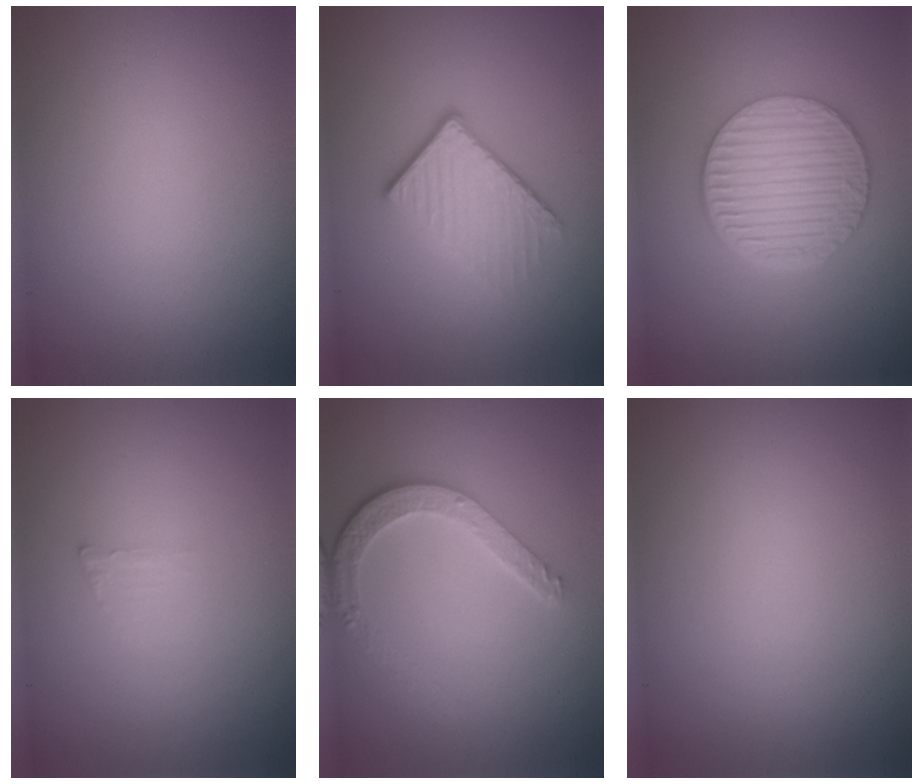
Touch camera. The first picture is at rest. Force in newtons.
{"total": 3.9, "press": 2.7, "slide": 2.9}
{"total": 6.5, "press": 4.7, "slide": 4.4}
{"total": 0.6, "press": 0.6, "slide": 0.1}
{"total": 3.6, "press": 2.9, "slide": 2.1}
{"total": 0.0}